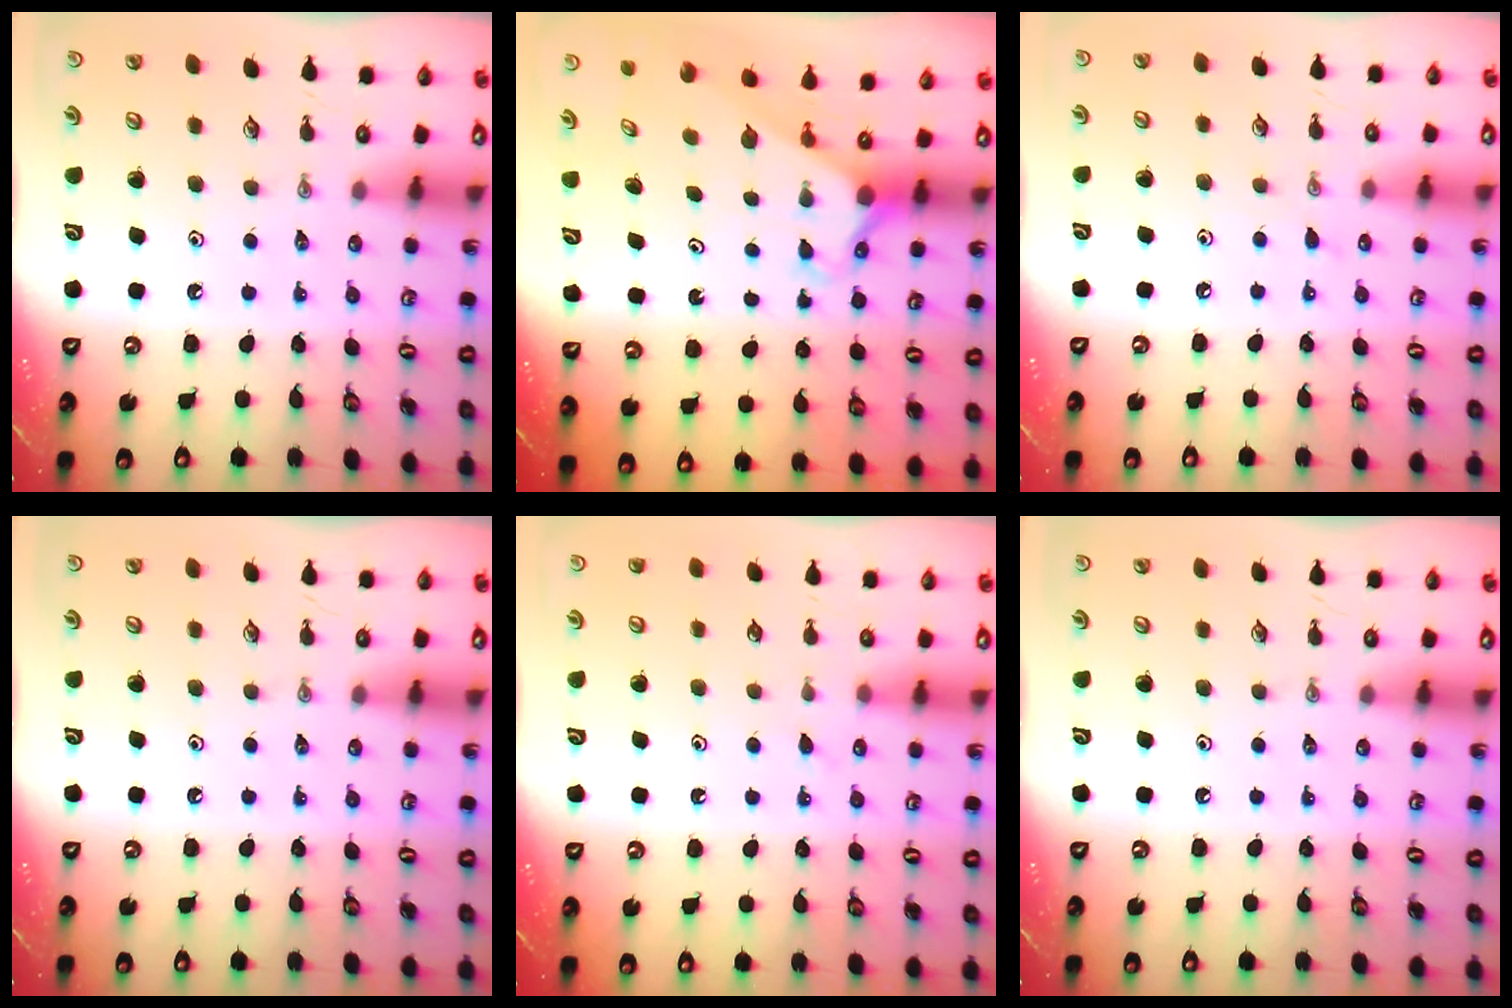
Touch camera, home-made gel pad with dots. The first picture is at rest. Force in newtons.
{"total": 2.7, "press": 2.7, "slide": 0.1}
{"total": 4.9, "press": 4.8, "slide": 0.5}
{"total": 0.0}
{"total": 5.7, "press": 5.6, "slide": 0.8}
{"total": 0.0}